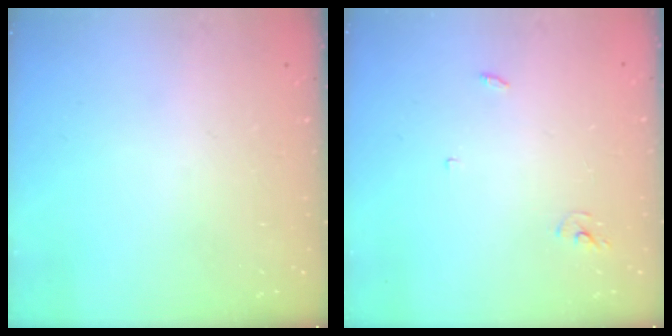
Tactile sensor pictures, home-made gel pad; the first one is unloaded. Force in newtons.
{"total": 2.5, "press": 2.5, "slide": 0.1}